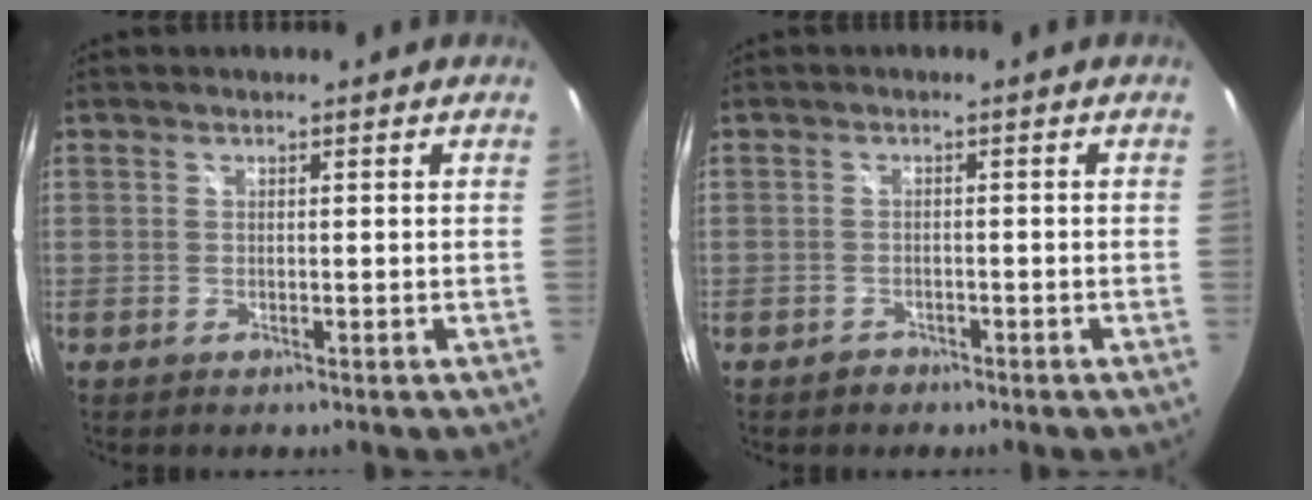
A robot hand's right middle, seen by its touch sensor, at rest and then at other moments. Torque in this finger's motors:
{"motor_torque": [0.07, -0.32, 0.04, -0.01]}